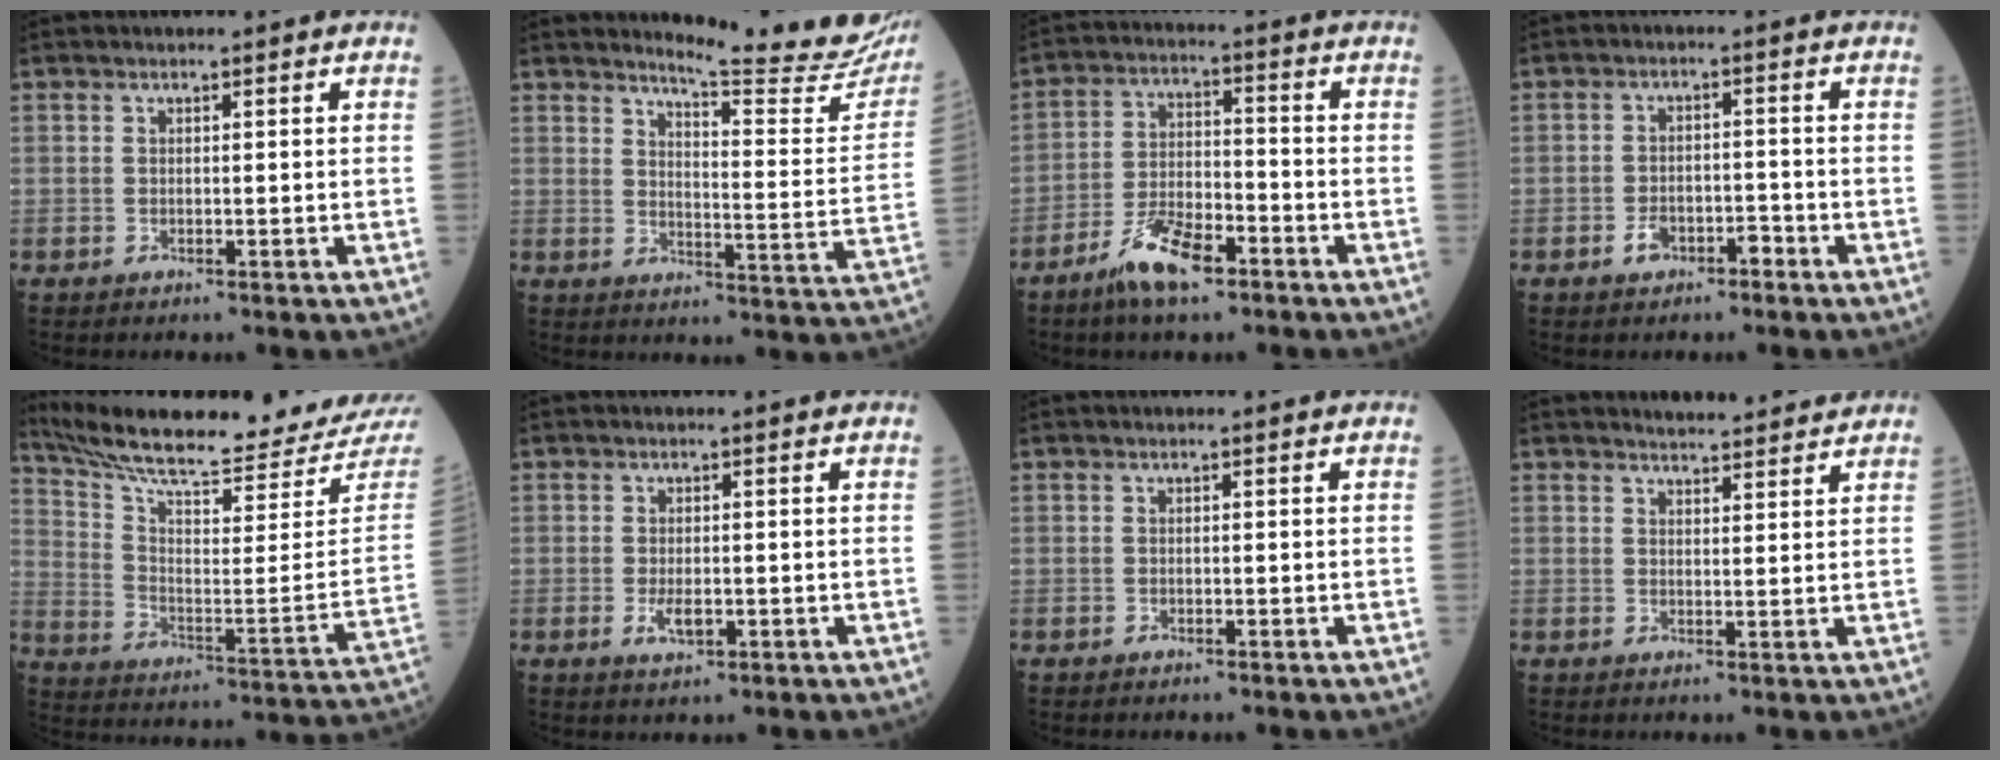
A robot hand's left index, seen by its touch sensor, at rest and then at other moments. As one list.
[{"total": 17.1, "force": [16.3, -0.1, 5.4], "torque": [-0.073, -0.111, 0.182]}, {"total": 8.4, "force": [-5.5, 2.5, 5.8], "torque": [-0.118, -0.005, -0.104]}, {"total": 3.3, "force": [-2.2, 1.8, 1.7], "torque": [-0.029, 0.005, -0.034]}, {"total": 24.0, "force": [22.6, 0.5, 8.0], "torque": [-0.146, -0.097, 0.314]}, {"total": 2.6, "force": [-0.7, 1.1, 2.2], "torque": [-0.048, -0.003, -0.007]}, {"total": 0.0}, {"total": 6.4, "force": [6.2, 0.7, 1.4], "torque": [-0.023, 0.010, 0.073]}]